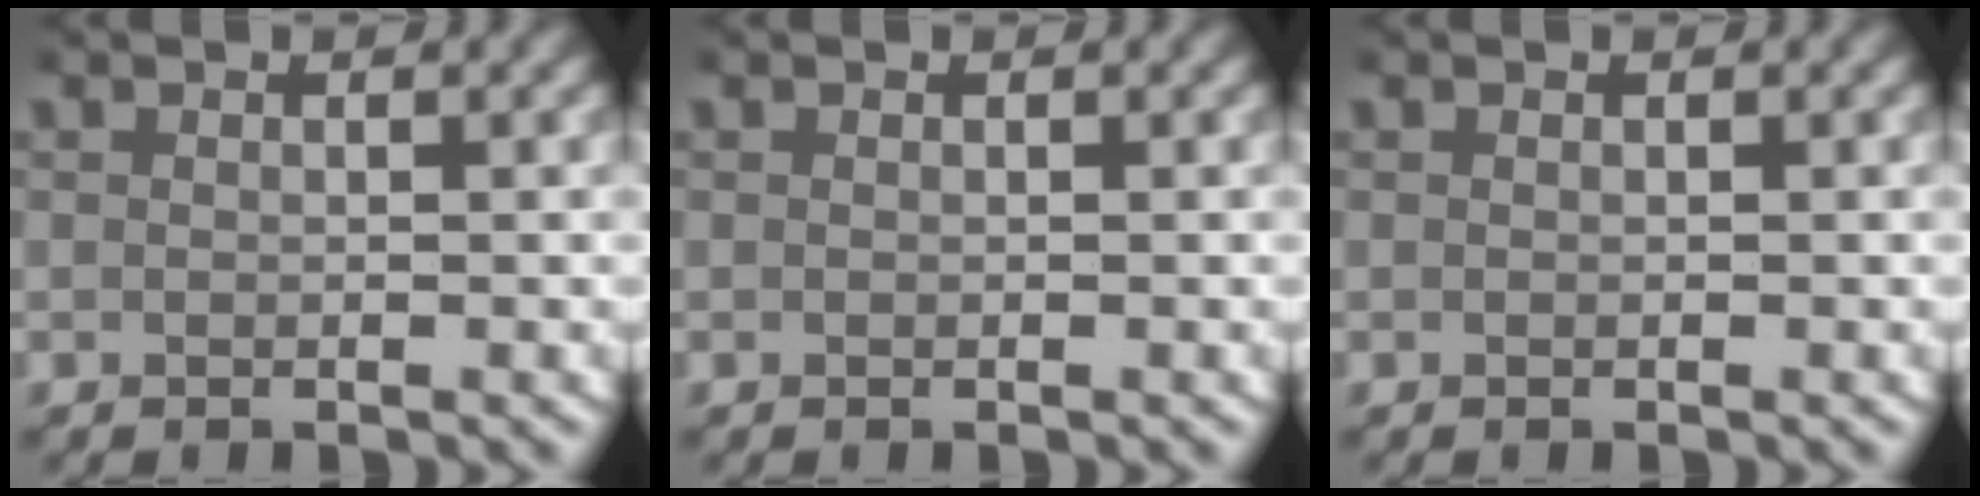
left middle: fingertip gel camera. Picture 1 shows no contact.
{"total": 0.0}
{"total": 0.0}